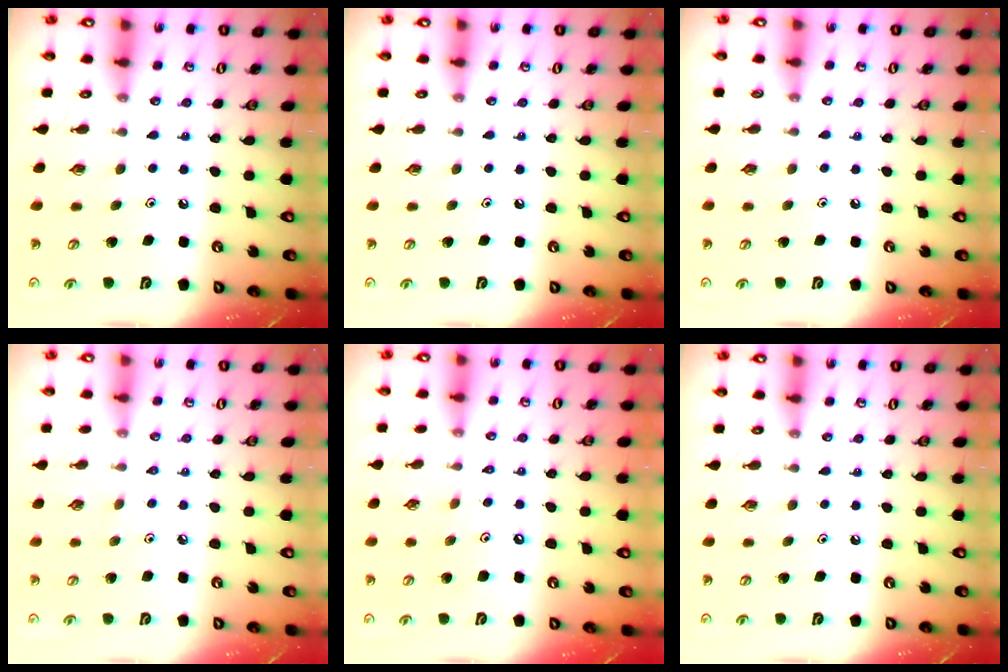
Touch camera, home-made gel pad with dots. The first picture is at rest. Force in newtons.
{"total": 0.0}
{"total": 2.8, "press": 2.8, "slide": 0.4}
{"total": 2.1, "press": 2.1, "slide": 0.5}
{"total": 3.7, "press": 3.7, "slide": 0.6}
{"total": 0.0}